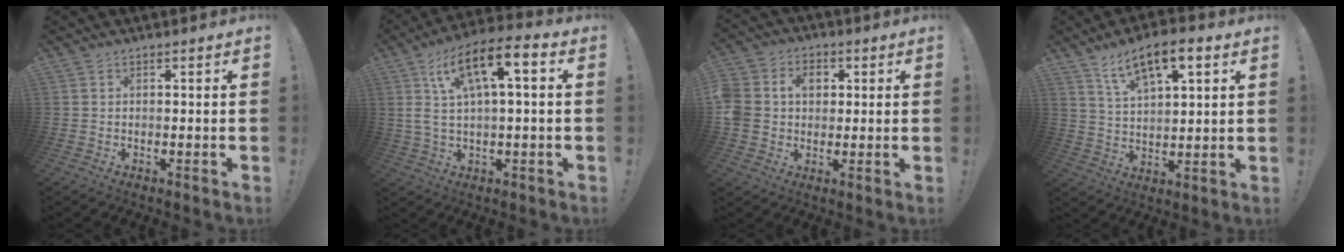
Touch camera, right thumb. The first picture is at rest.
{"total": 12.6, "force": [3.6, 3.8, 11.5], "torque": [-0.198, -0.006, 0.057]}
{"total": 9.6, "force": [1.5, 8.1, 4.9], "torque": [-0.093, 0.005, 0.031]}
{"total": 10.5, "force": [5.8, 4.1, 7.8], "torque": [-0.134, -0.018, 0.103]}